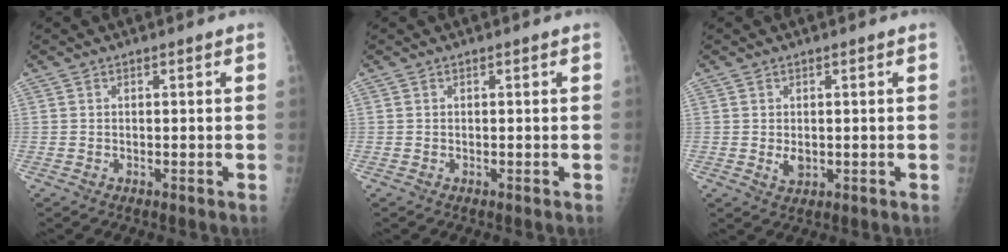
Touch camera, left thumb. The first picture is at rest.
{"total": 0.0}
{"total": 2.4, "force": [0.1, 1.6, 1.9], "torque": [-0.023, -0.006, 0.008]}